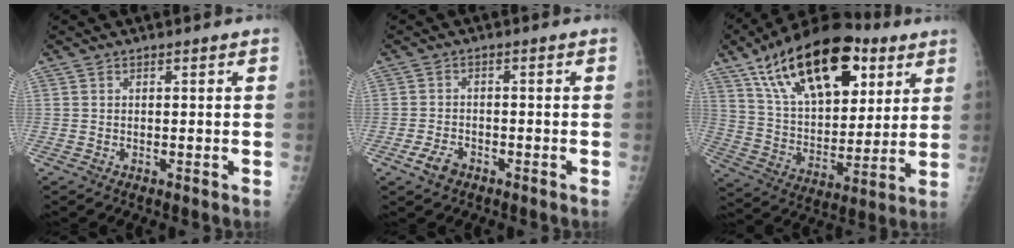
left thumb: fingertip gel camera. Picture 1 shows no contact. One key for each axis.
{"total": 3.3, "fx": -1.9, "fy": 2.0, "fz": 1.7, "tx": -0.033, "ty": 0.008, "tz": -0.032}
{"total": 26.5, "fx": 13.7, "fy": 13.7, "fz": 18.1, "tx": -0.272, "ty": -0.021, "tz": 0.233}